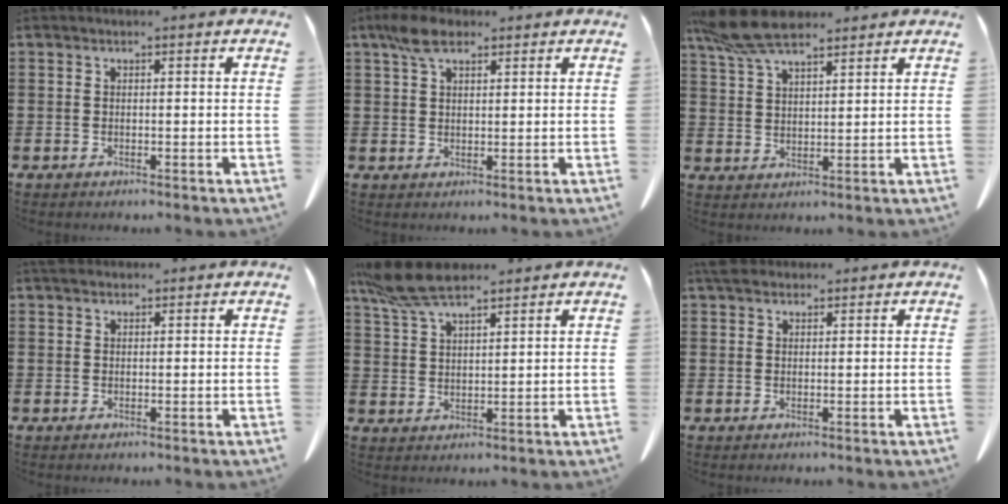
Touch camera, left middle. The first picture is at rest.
{"total": 4.8, "force": [3.1, 2.2, 3.0], "torque": [-0.069, 0.008, 0.057]}
{"total": 9.1, "force": [7.2, 2.6, 4.8], "torque": [-0.115, -0.010, 0.138]}
{"total": 1.4, "force": [1.2, 0.6, 0.4], "torque": [-0.012, 0.001, 0.025]}
{"total": 8.3, "force": [6.5, 2.0, 4.7], "torque": [-0.117, -0.011, 0.122]}
{"total": 2.7, "force": [2.2, 1.2, 1.0], "torque": [-0.020, 0.002, 0.042]}